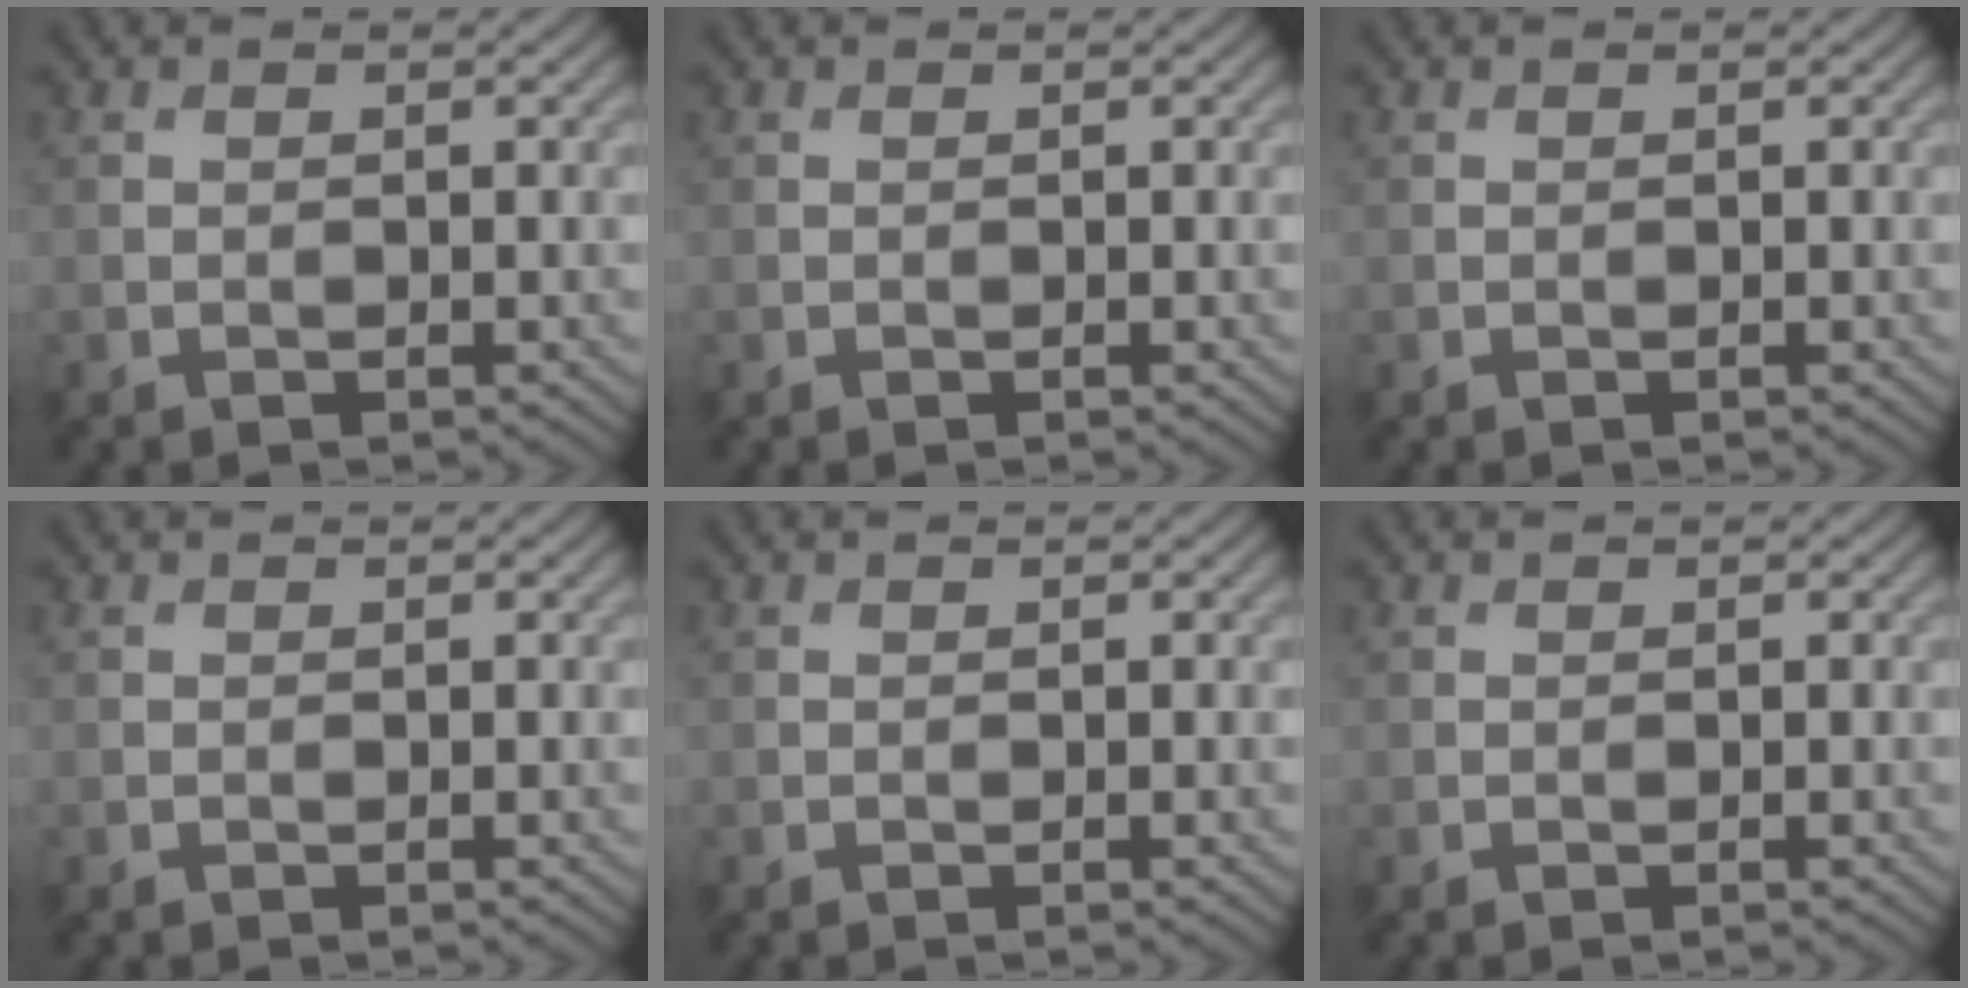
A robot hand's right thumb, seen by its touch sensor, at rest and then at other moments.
{"total": 0.0}
{"total": 0.0}
{"total": 0.0}
{"total": 0.0}
{"total": 0.0}